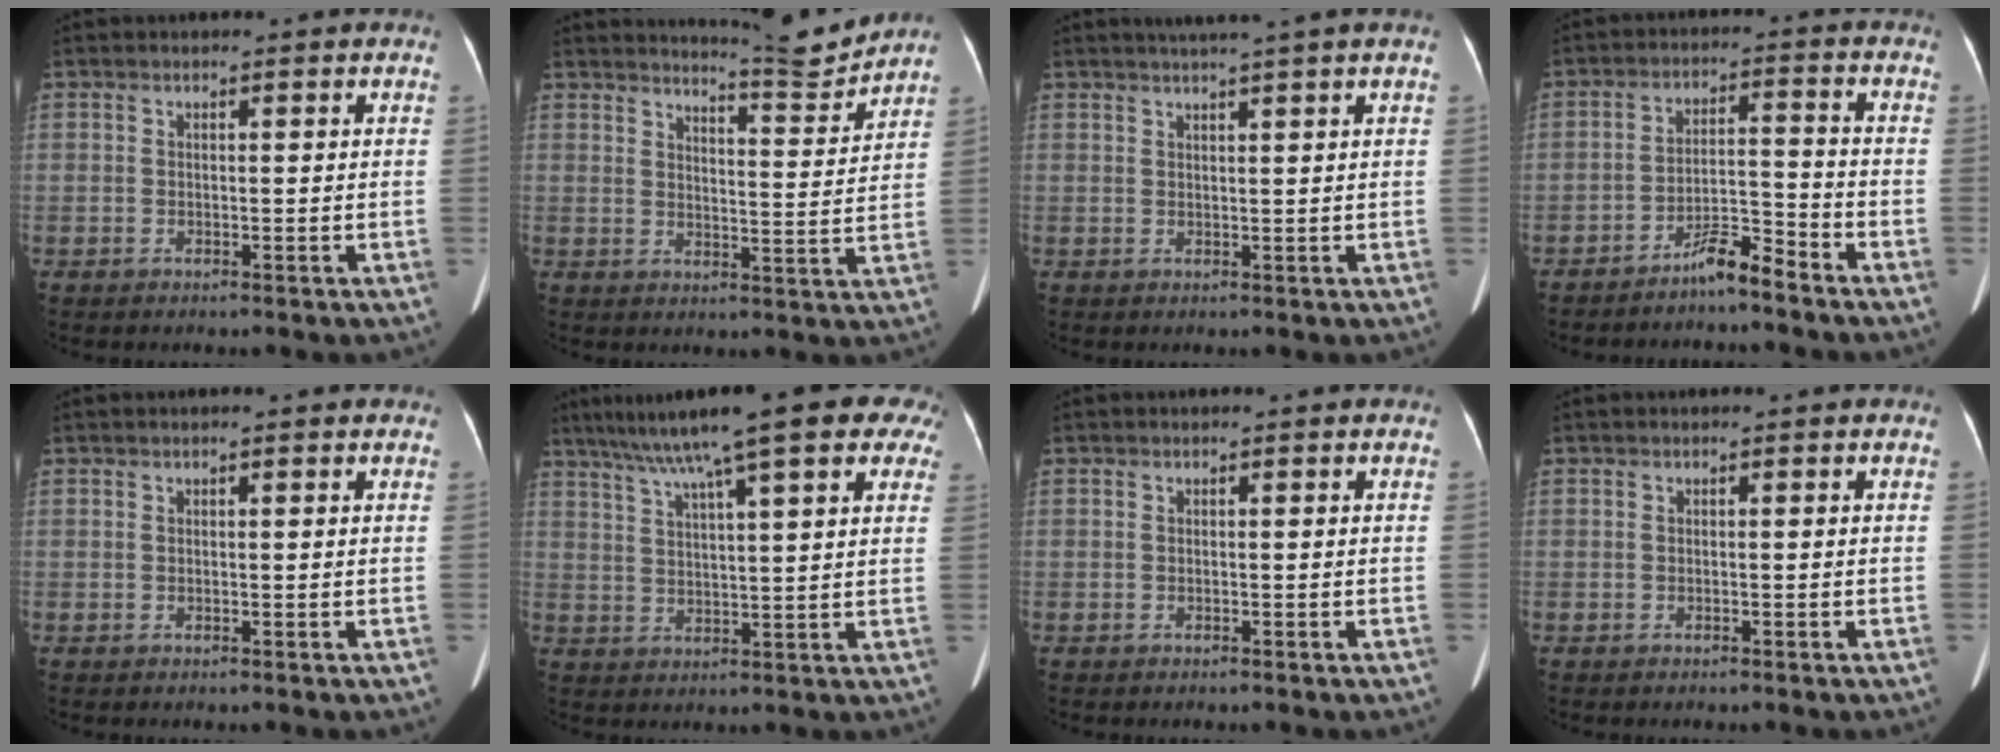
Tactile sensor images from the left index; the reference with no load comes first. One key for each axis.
{"total": 7.5, "fx": 7.4, "fy": -1.1, "fz": 0.5, "tx": -0.024, "ty": -0.032, "tz": 0.105}
{"total": 4.0, "fx": 3.1, "fy": -1.1, "fz": 2.3, "tx": -0.029, "ty": 0.011, "tz": 0.049}
{"total": 5.3, "fx": -4.7, "fy": 0.1, "fz": 2.5, "tx": -0.044, "ty": -0.009, "tz": -0.087}
{"total": 1.6, "fx": 1.2, "fy": 0.2, "fz": 1.0, "tx": -0.013, "ty": 0.016, "tz": 0.015}
{"total": 20.5, "fx": 14.3, "fy": 2.8, "fz": 14.5, "tx": -0.231, "ty": 0.056, "tz": 0.190}
{"total": 0.0}
{"total": 0.0}